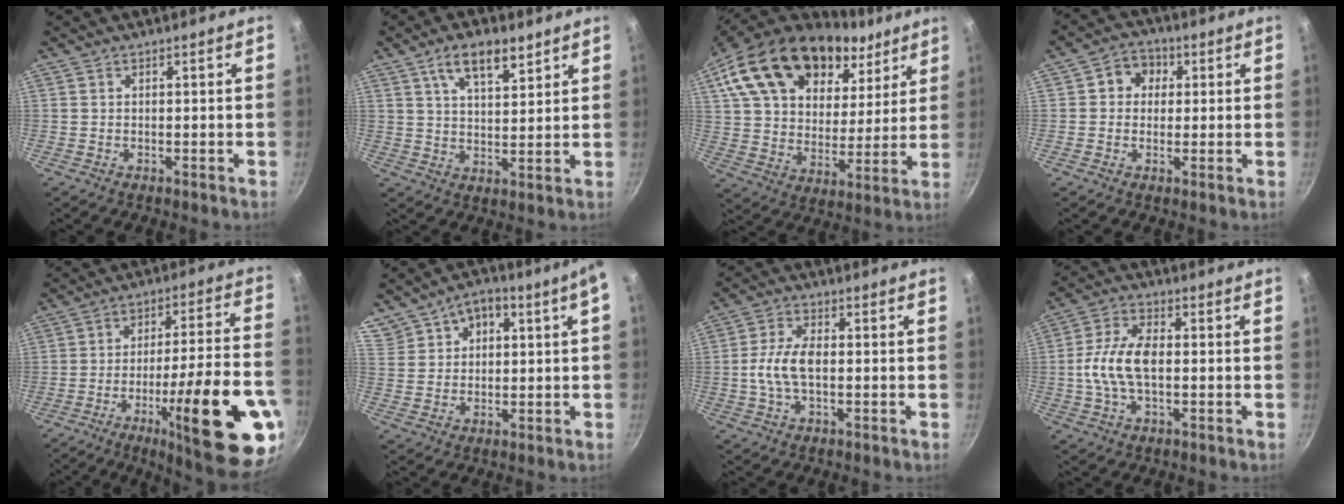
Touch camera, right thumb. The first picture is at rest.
{"total": 9.0, "force": [5.4, 3.8, 6.2], "torque": [-0.093, -0.023, 0.094]}
{"total": 27.5, "force": [15.5, 16.4, 15.7], "torque": [-0.258, -0.019, 0.270]}
{"total": 5.6, "force": [1.2, 4.9, 2.4], "torque": [-0.002, 0.003, 0.008]}
{"total": 25.6, "force": [-9.7, 5.0, 23.2], "torque": [-0.306, 0.026, -0.138]}
{"total": 11.4, "force": [5.9, 6.1, 7.7], "torque": [-0.111, 0.024, 0.117]}
{"total": 7.0, "force": [-0.6, 3.6, 6.0], "torque": [-0.121, 0.013, -0.016]}
{"total": 9.5, "force": [-0.5, 5.0, 8.0], "torque": [-0.158, 0.021, -0.018]}